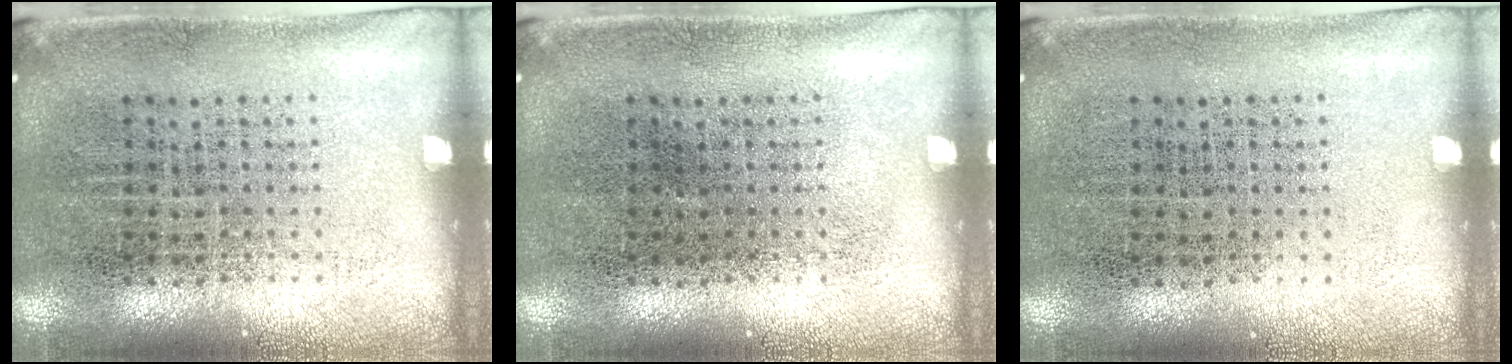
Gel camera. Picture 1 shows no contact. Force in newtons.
{"total": 0.0}
{"total": 0.0}